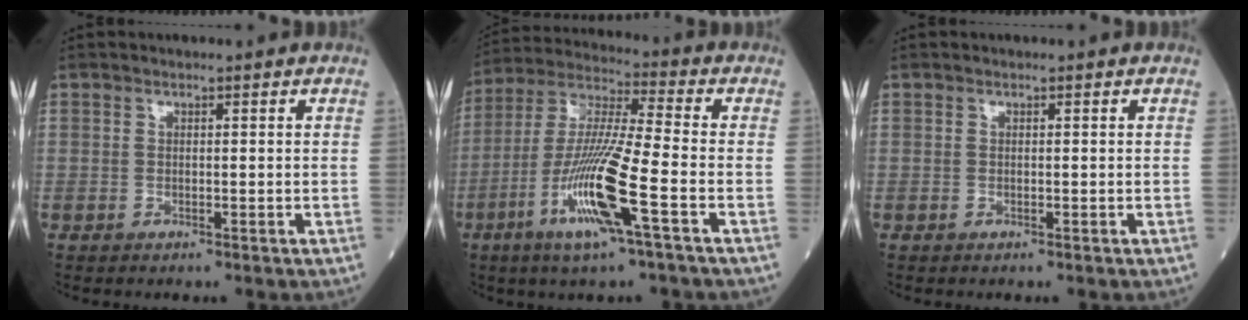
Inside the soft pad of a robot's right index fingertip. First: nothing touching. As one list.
[{"total": 14.5, "force": [-5.6, 0.0, 13.4], "torque": [-0.274, -0.013, -0.111]}, {"total": 0.0}]